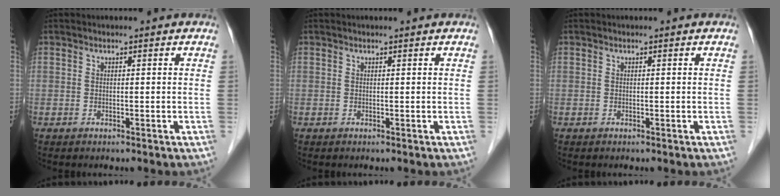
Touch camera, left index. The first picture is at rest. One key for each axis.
{"total": 0.7, "fx": 0.6, "fy": 0.0, "fz": 0.3, "tx": -0.004, "ty": 0.008, "tz": 0.011}
{"total": 0.0}